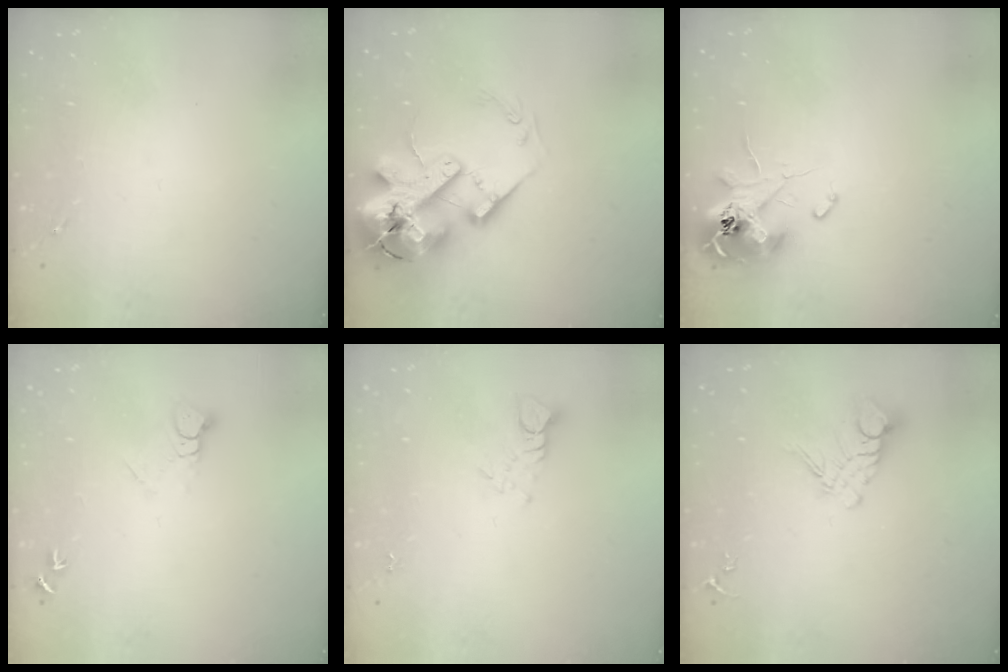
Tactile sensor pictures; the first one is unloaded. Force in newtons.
{"total": 20.9, "press": 20.6, "slide": 3.4}
{"total": 12.4, "press": 12.4, "slide": 1.0}
{"total": 4.1, "press": 4.1, "slide": 0.3}
{"total": 3.5, "press": 3.5, "slide": 0.3}
{"total": 10.6, "press": 10.5, "slide": 0.7}